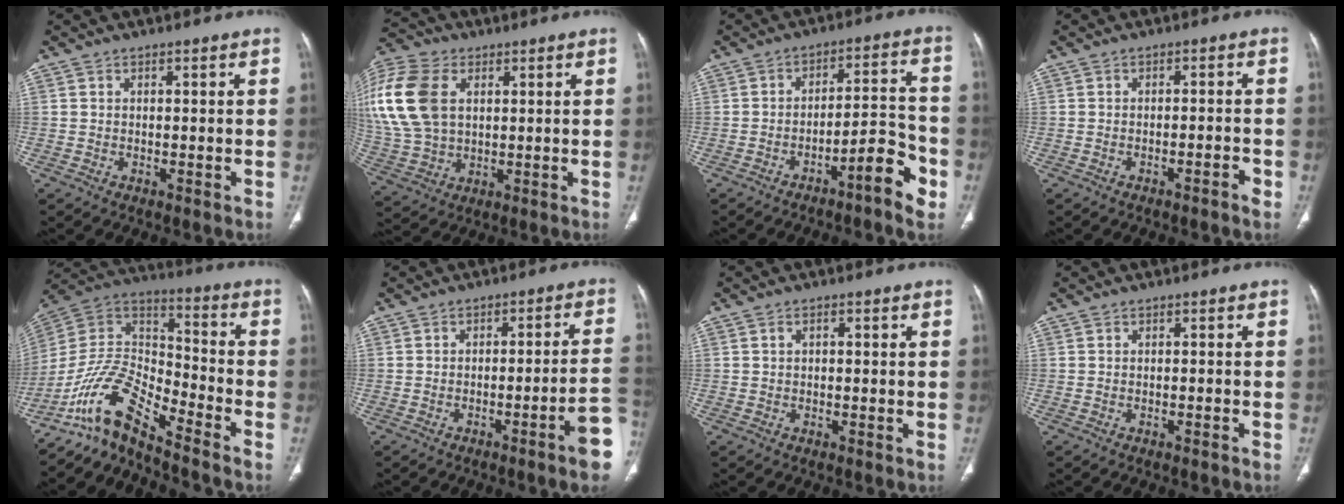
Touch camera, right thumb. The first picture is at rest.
{"total": 22.9, "force": [5.9, 15.8, 15.5], "torque": [-0.383, 0.019, 0.120]}
{"total": 8.7, "force": [-4.8, 2.0, 7.1], "torque": [-0.089, 0.045, -0.069]}
{"total": 1.8, "force": [-1.2, 0.3, 1.2], "torque": [-0.026, 0.012, -0.017]}
{"total": 12.6, "force": [-10.7, 2.7, 6.1], "torque": [-0.125, 0.093, -0.211]}
{"total": 8.8, "force": [-4.0, 0.0, 7.8], "torque": [-0.096, 0.028, -0.056]}
{"total": 0.9, "force": [0.1, 0.6, 0.7], "torque": [-0.008, 0.005, 0.000]}
{"total": 0.7, "force": [-0.6, 0.1, 0.4], "torque": [-0.014, 0.007, -0.003]}